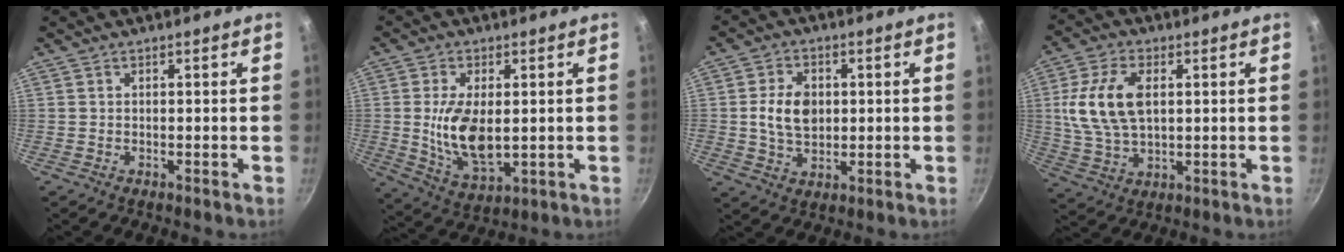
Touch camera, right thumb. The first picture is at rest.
{"total": 11.2, "force": [0.5, 5.9, 9.5], "torque": [-0.175, -0.013, 0.018]}
{"total": 8.2, "force": [0.7, 6.0, 5.6], "torque": [-0.082, 0.000, 0.012]}
{"total": 12.8, "force": [2.2, 7.4, 10.2], "torque": [-0.191, 0.000, 0.042]}